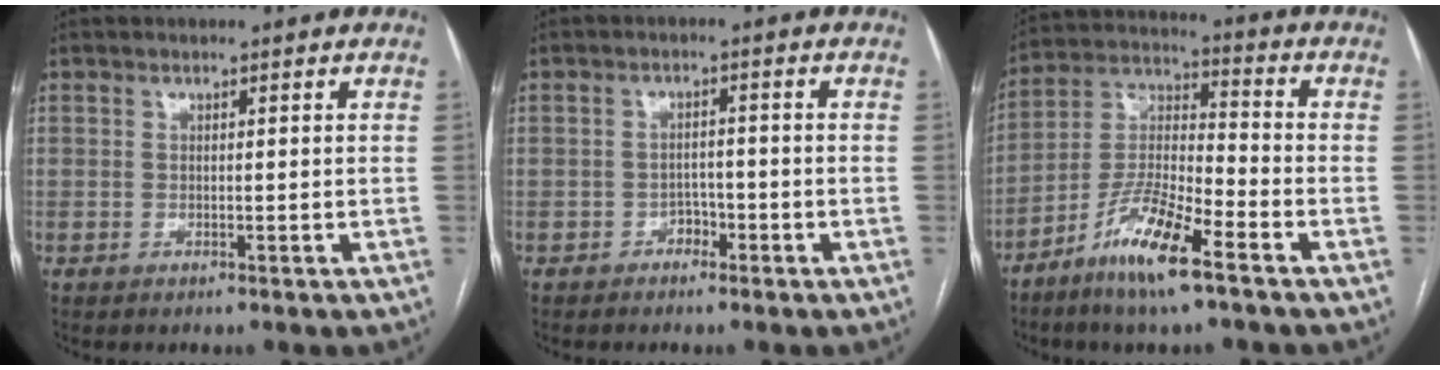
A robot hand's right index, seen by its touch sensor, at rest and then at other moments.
{"total": 2.1, "force": [-1.4, 1.3, 0.8], "torque": [-0.006, 0.008, -0.024]}
{"total": 12.2, "force": [-7.5, 1.6, 9.5], "torque": [-0.192, -0.017, -0.147]}